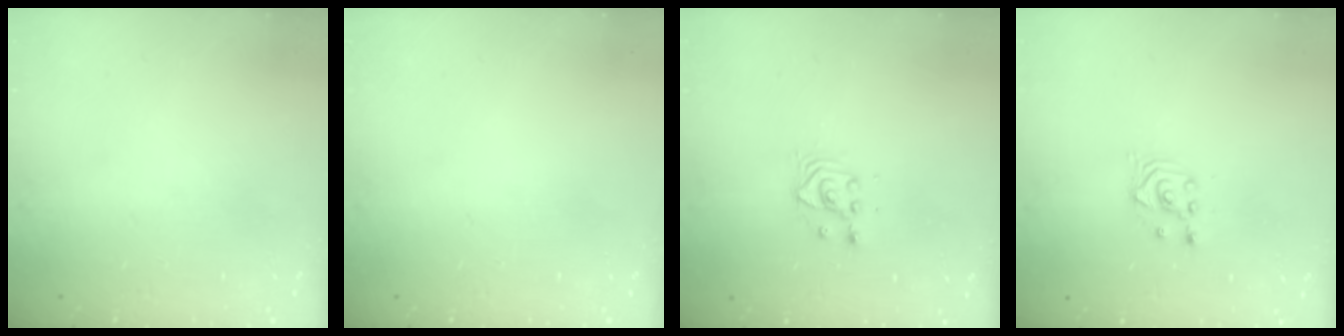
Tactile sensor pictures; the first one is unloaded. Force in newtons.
{"total": 0.0}
{"total": 3.7, "press": 3.7, "slide": 0.3}
{"total": 2.4, "press": 2.3, "slide": 0.2}